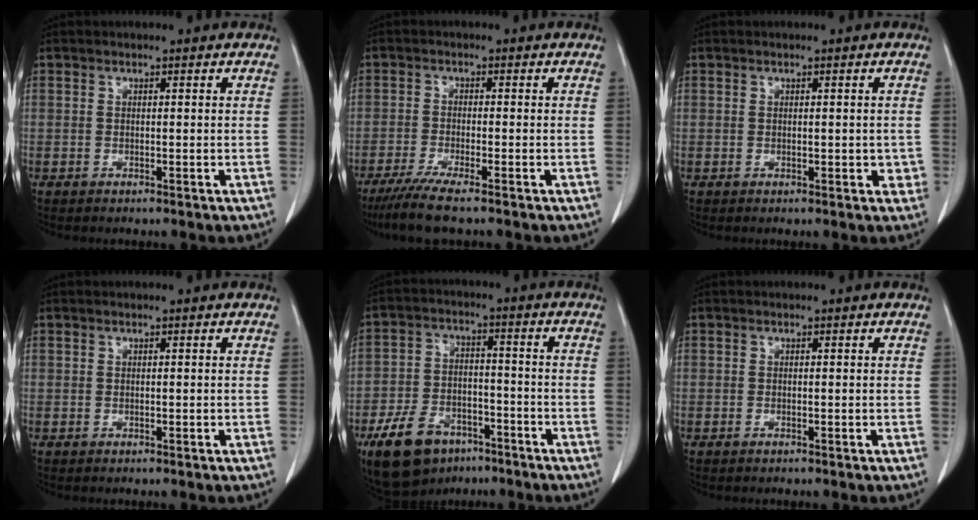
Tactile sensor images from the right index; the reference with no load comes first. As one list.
[{"total": 6.1, "force": [-4.7, -0.4, 3.8], "torque": [-0.067, -0.017, -0.084]}, {"total": 2.0, "force": [-0.2, 1.2, 1.6], "torque": [-0.012, 0.002, 0.000]}, {"total": 0.0}, {"total": 12.1, "force": [-7.9, 6.8, 6.1], "torque": [-0.119, 0.001, -0.131]}, {"total": 0.0}]